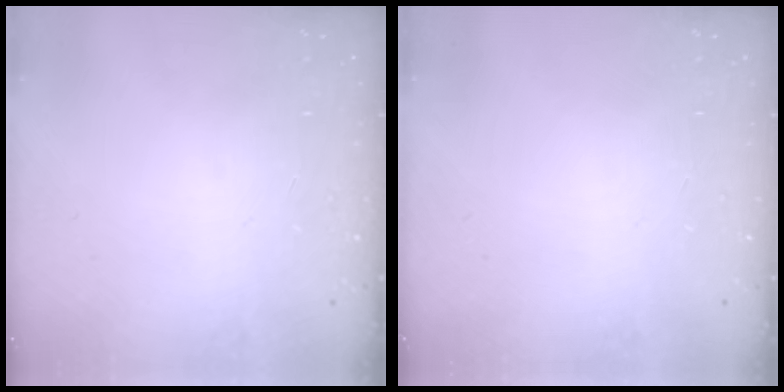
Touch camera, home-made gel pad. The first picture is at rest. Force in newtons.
{"total": 0.0}